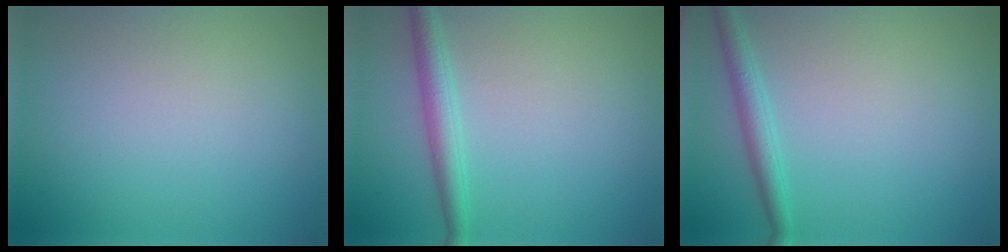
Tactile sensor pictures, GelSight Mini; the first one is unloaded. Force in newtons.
{"total": 2.6, "press": 2.6, "slide": 0.1}
{"total": 2.2, "press": 2.2, "slide": 0.1}